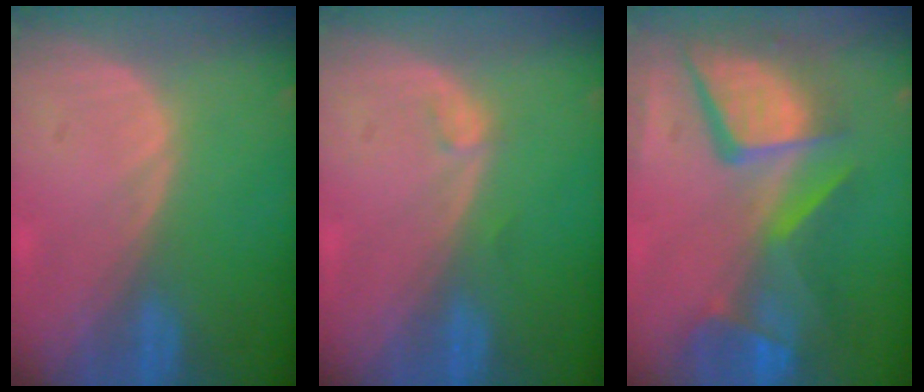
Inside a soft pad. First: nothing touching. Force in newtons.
{"total": 0.8, "press": 0.7, "slide": 0.1}
{"total": 12.9, "press": 10.6, "slide": 7.3}